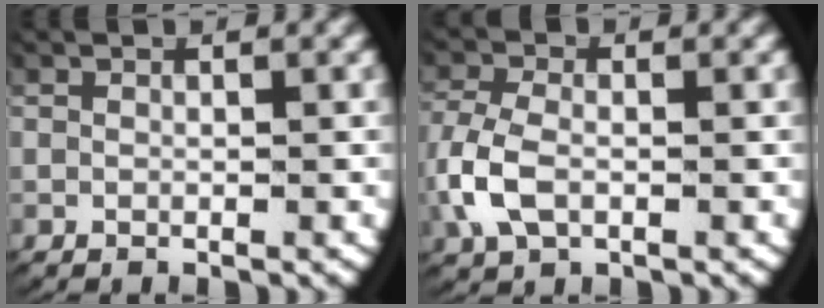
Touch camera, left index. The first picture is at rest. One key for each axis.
{"total": 4.2, "fx": -0.7, "fy": 3.0, "fz": 2.9, "tx": -0.091, "ty": -0.015, "tz": -0.003}